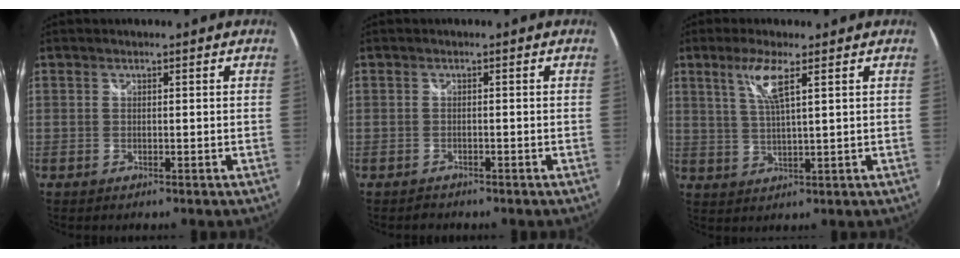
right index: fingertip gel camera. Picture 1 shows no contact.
{"total": 1.2, "force": [-1.1, 0.4, -0.1], "torque": [-0.002, 0.001, -0.018]}
{"total": 5.8, "force": [2.8, 0.3, 5.1], "torque": [-0.103, -0.002, 0.058]}